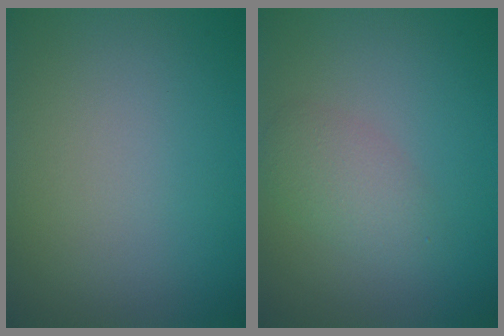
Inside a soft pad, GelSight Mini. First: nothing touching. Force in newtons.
{"total": 2.6, "press": 2.6, "slide": 0.1}